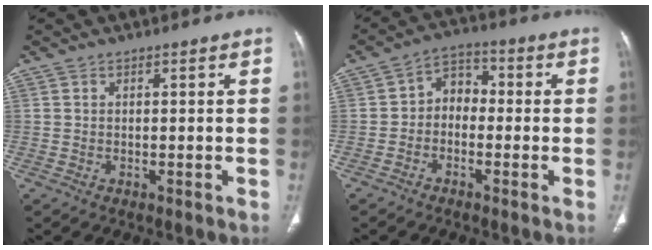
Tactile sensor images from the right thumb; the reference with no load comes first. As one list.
[{"total": 5.5, "force": [-1.0, 4.3, 3.4], "torque": [-0.029, 0.026, -0.035]}]